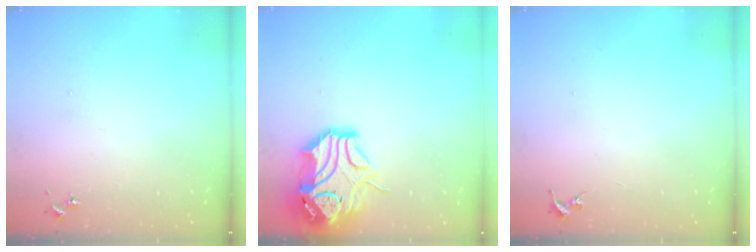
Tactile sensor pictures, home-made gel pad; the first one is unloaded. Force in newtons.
{"total": 15.5, "press": 15.3, "slide": 2.3}
{"total": 0.0}